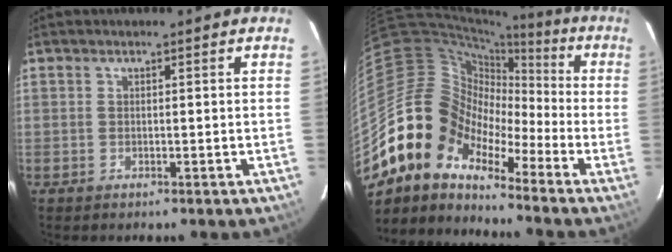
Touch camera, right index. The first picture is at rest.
{"total": 11.9, "force": [-8.3, 7.4, 4.4], "torque": [-0.069, 0.025, -0.183]}